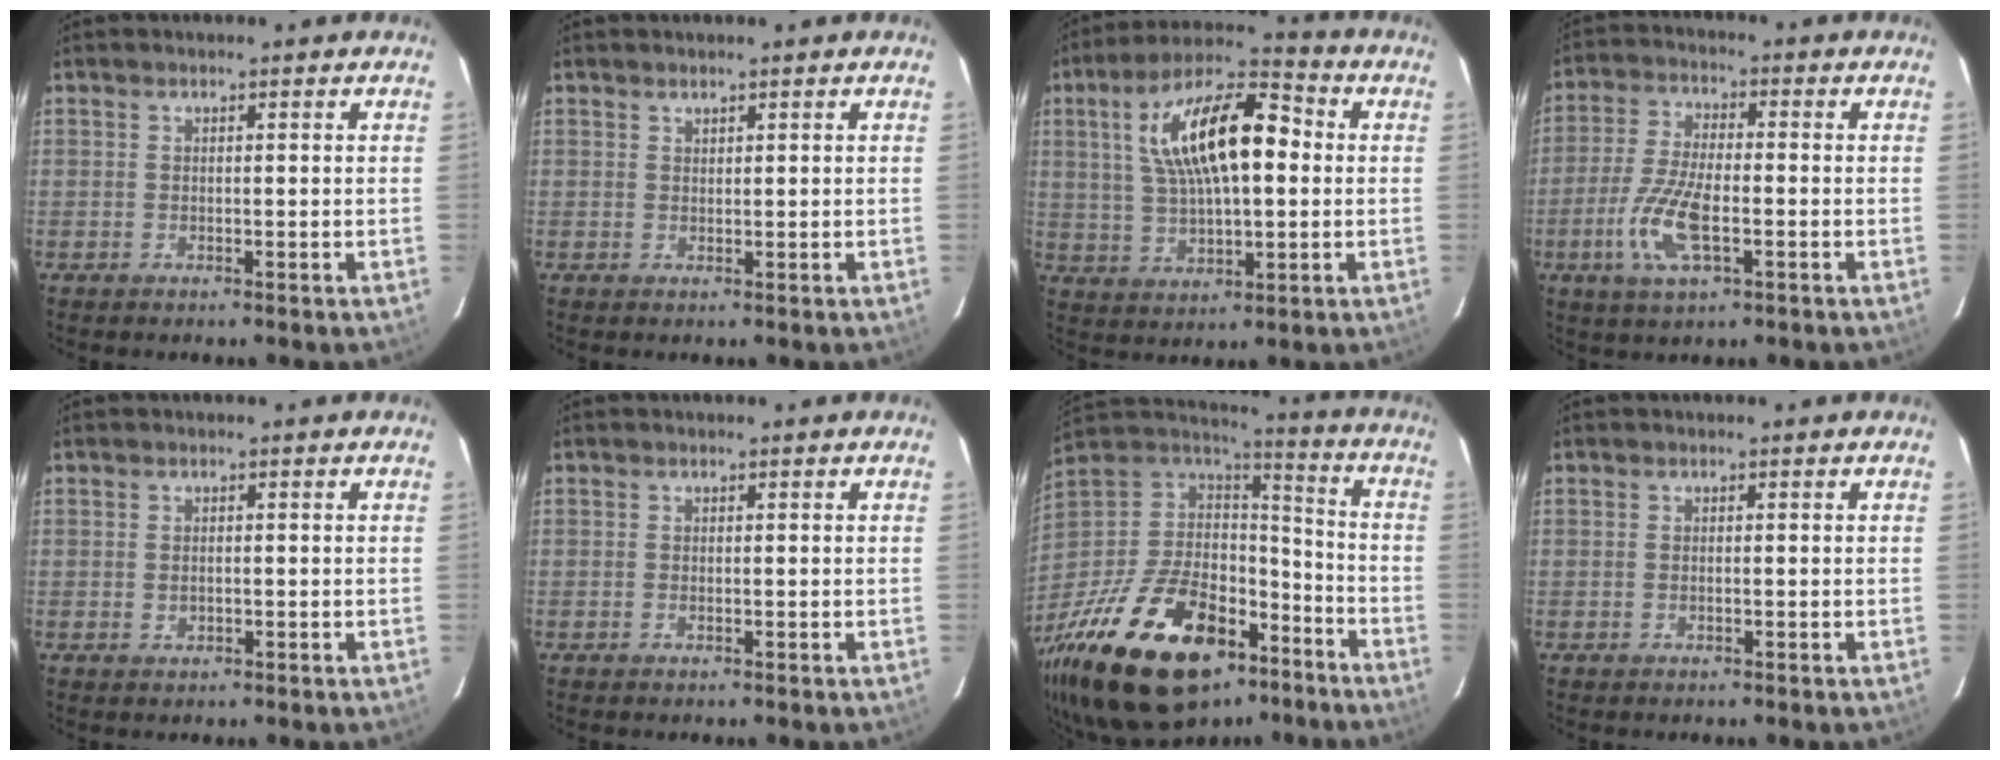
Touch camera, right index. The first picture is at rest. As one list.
[{"total": 0.6, "force": [0.6, 0.2, 0.0], "torque": [0.000, 0.001, 0.013]}, {"total": 17.3, "force": [3.2, 7.0, 15.5], "torque": [-0.280, 0.029, 0.053]}, {"total": 10.7, "force": [-3.6, 3.8, 9.4], "torque": [-0.203, -0.005, -0.070]}, {"total": 1.5, "force": [-0.3, 1.0, 1.0], "torque": [-0.020, 0.002, -0.005]}, {"total": 0.5, "force": [-0.2, 0.2, 0.5], "torque": [-0.010, 0.001, -0.005]}, {"total": 36.7, "force": [-21.5, 19.4, 22.5], "torque": [-0.465, -0.013, -0.328]}, {"total": 0.7, "force": [-0.3, 0.2, 0.6], "torque": [-0.013, 0.001, -0.005]}]